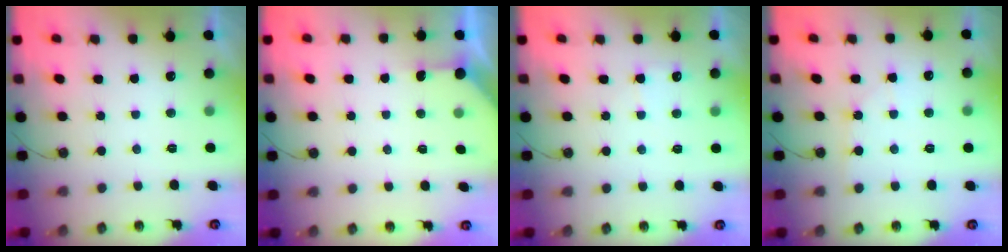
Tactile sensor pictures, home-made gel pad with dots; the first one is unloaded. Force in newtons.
{"total": 2.4, "press": 2.4, "slide": 0.3}
{"total": 3.9, "press": 3.9, "slide": 0.3}
{"total": 4.2, "press": 4.1, "slide": 0.7}